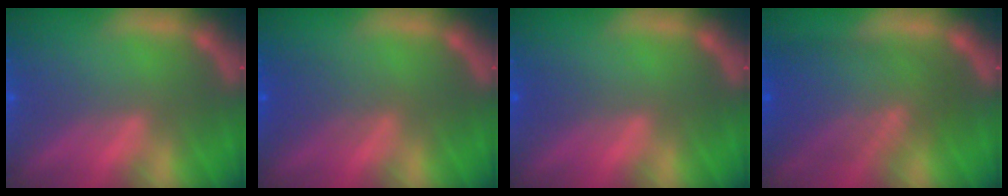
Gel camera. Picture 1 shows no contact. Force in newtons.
{"total": 2.5}
{"total": 1.0}
{"total": 8.5}